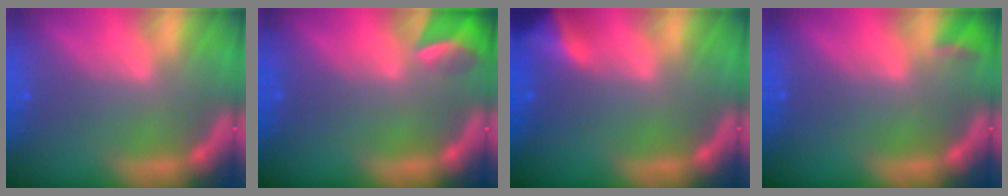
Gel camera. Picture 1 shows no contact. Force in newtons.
{"total": 3.9}
{"total": 4.9}
{"total": 1.4}